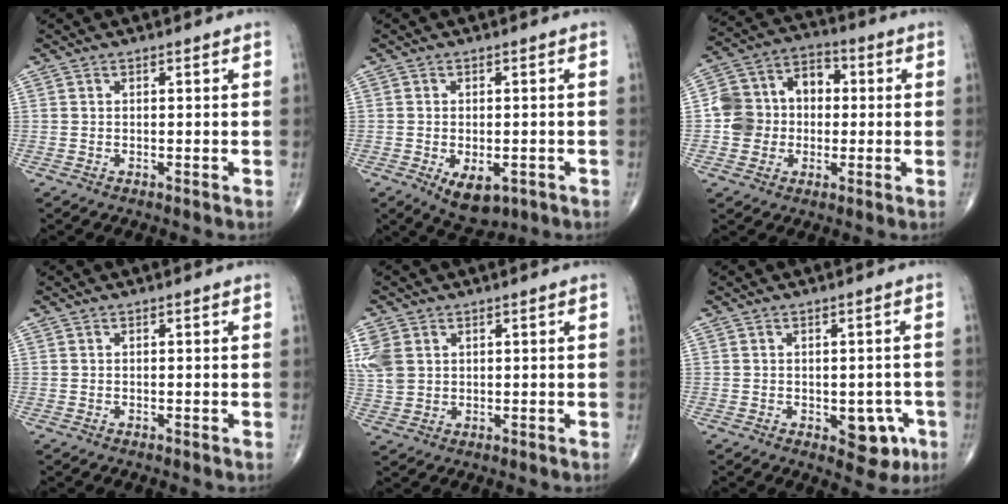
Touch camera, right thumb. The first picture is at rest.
{"total": 6.6, "force": [-2.5, 3.7, 4.8], "torque": [-0.067, 0.000, -0.026]}
{"total": 11.7, "force": [-0.3, 10.1, 5.9], "torque": [-0.073, 0.041, -0.013]}
{"total": 0.0}
{"total": 7.5, "force": [2.2, 5.8, 4.3], "torque": [-0.101, 0.001, 0.054]}
{"total": 6.4, "force": [-2.2, 3.7, 4.8], "torque": [-0.025, 0.006, -0.021]}